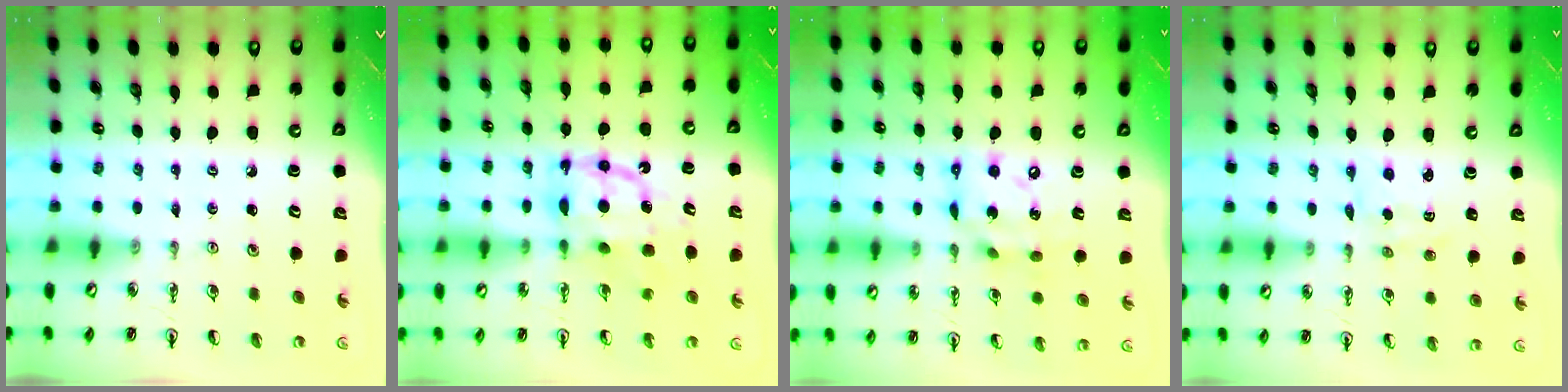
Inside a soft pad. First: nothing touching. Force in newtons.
{"total": 11.5, "press": 11.5, "slide": 1.0}
{"total": 14.4, "press": 14.3, "slide": 1.5}
{"total": 2.8, "press": 2.8, "slide": 0.4}